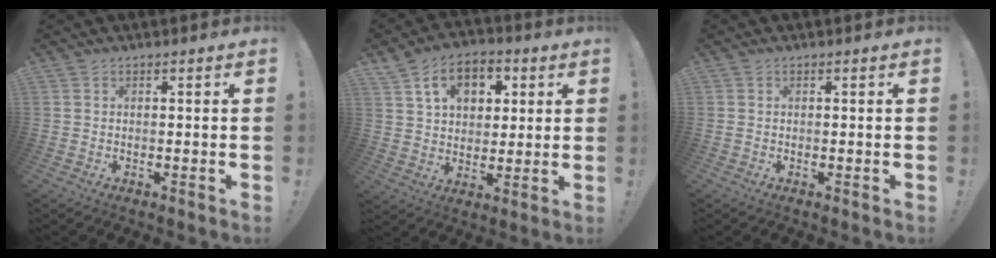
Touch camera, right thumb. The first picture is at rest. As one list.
[{"total": 12.6, "force": [5.5, 9.1, 6.7], "torque": [-0.095, -0.016, 0.103]}, {"total": 0.0}]